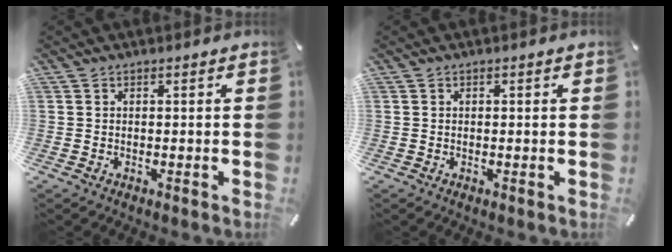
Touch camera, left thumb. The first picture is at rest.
{"total": 0.0}